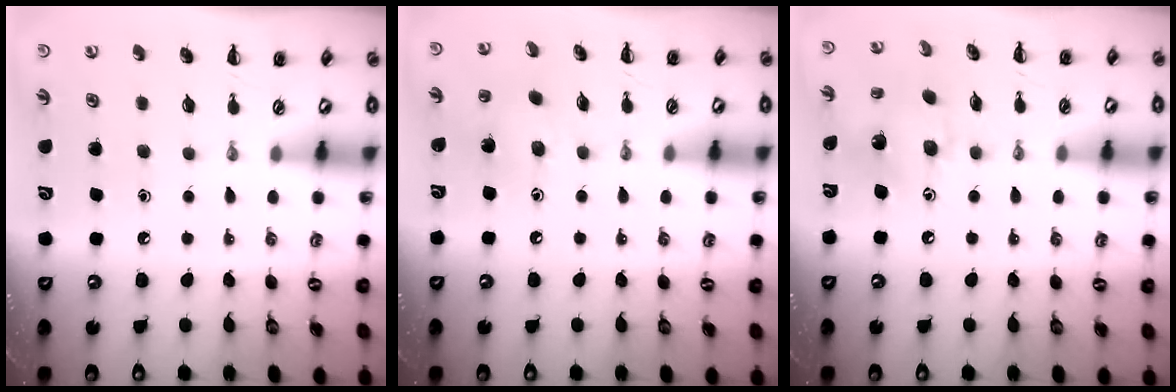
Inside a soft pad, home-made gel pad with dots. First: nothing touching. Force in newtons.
{"total": 5.5, "press": 5.4, "slide": 1.4}
{"total": 6.6, "press": 6.5, "slide": 0.6}